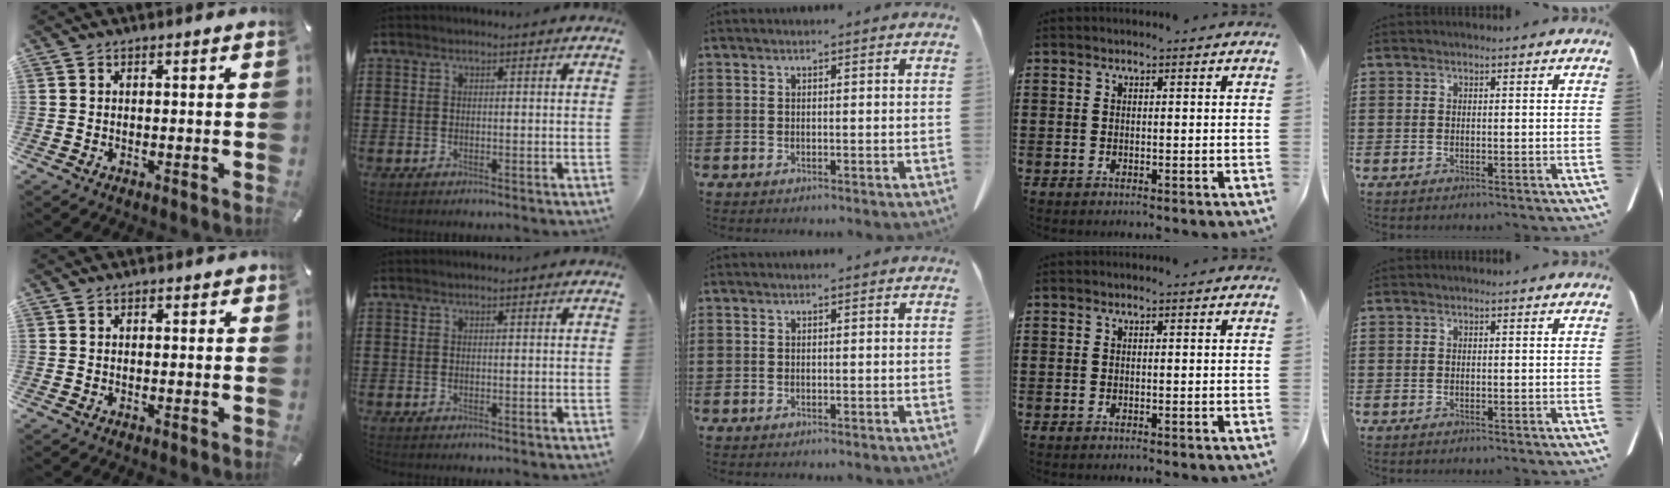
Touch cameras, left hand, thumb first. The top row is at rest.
{"thumb": {"total": 1.0, "force": [0.4, 0.8, 0.4], "torque": [0.000, 0.002, 0.004]}}